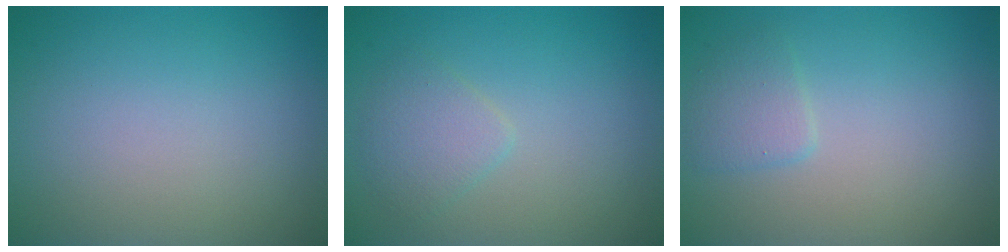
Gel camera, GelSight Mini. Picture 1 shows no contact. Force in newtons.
{"total": 2.0, "press": 2.0, "slide": 0.1}
{"total": 1.6, "press": 1.6, "slide": 0.0}